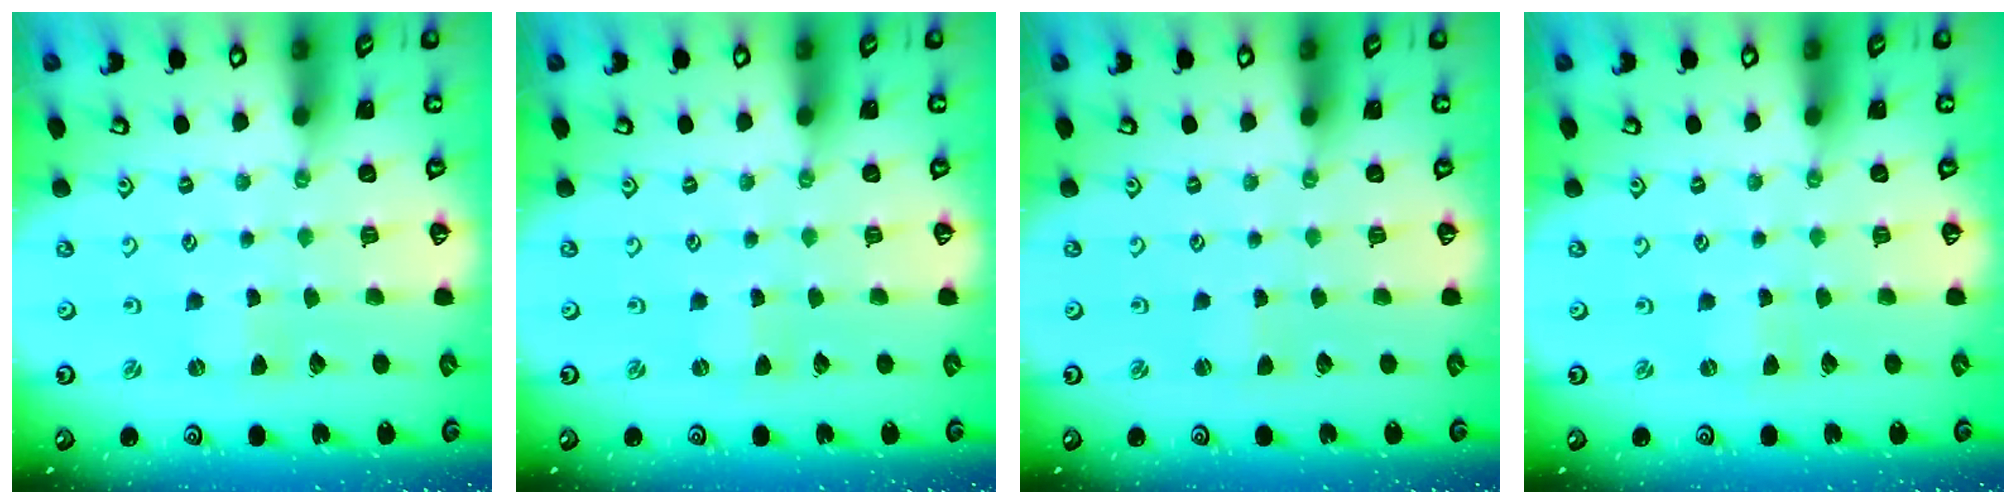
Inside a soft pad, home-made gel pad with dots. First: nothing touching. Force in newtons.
{"total": 0.0}
{"total": 1.1, "press": 1.1, "slide": 0.2}
{"total": 0.0}